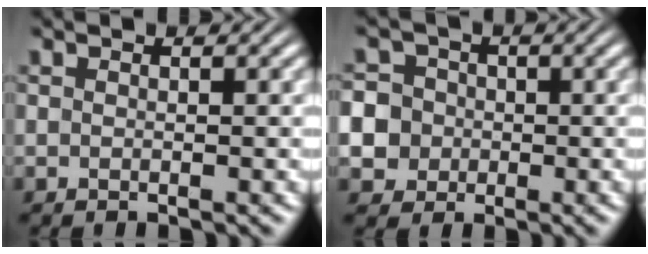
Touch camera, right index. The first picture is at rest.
{"total": 9.8, "force": [-1.7, 9.2, 3.0], "torque": [-0.095, -0.042, -0.026]}